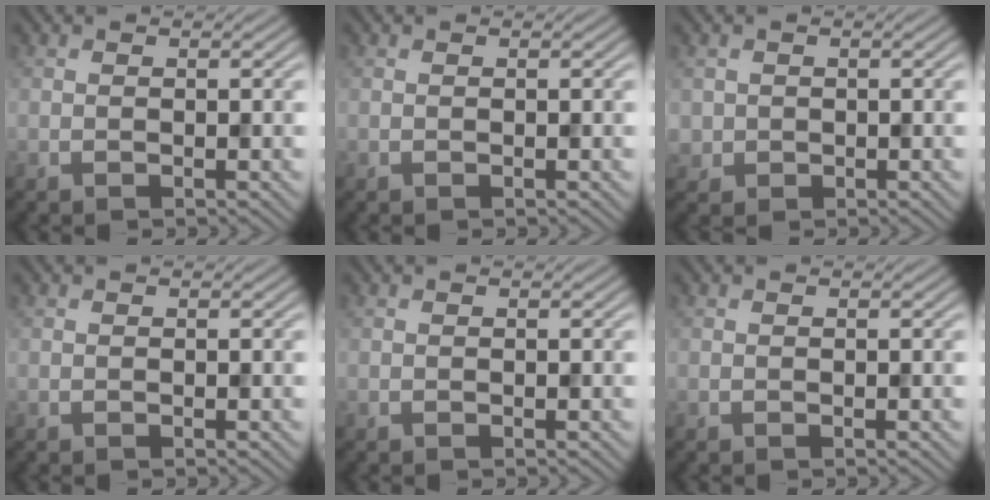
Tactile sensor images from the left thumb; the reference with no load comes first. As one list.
[{"total": 0.0}, {"total": 1.7, "force": [0.0, 1.7, 0.1], "torque": [-0.004, -0.006, -0.001]}, {"total": 0.0}, {"total": 0.0}, {"total": 0.0}]